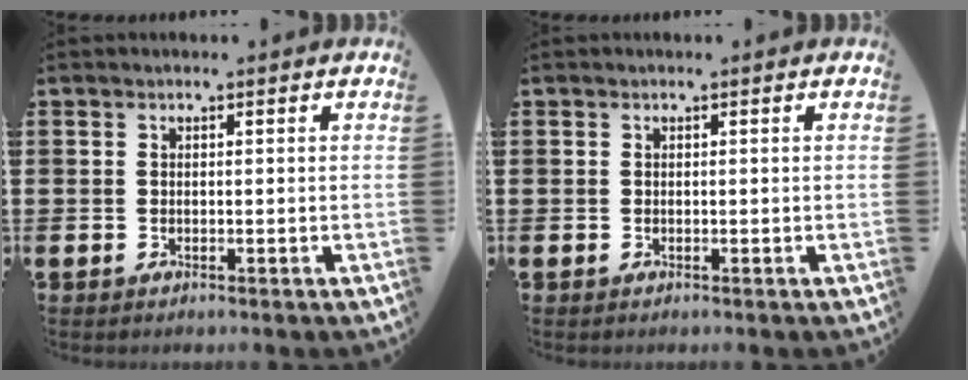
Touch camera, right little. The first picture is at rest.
{"total": 0.0}